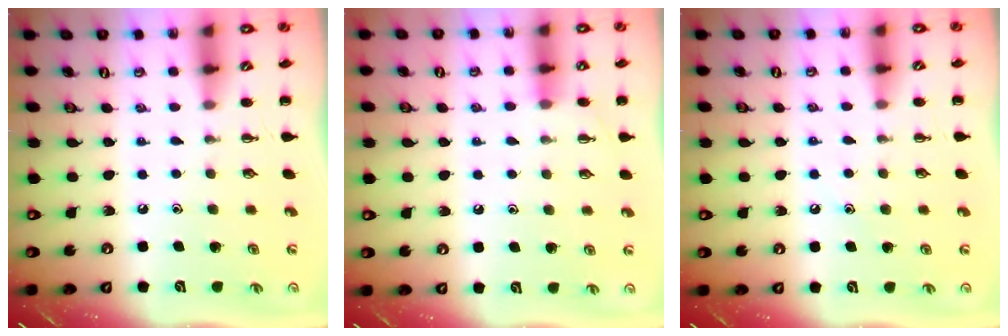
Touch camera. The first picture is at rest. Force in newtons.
{"total": 4.2, "press": 4.0, "slide": 1.2}
{"total": 7.4, "press": 7.2, "slide": 1.7}